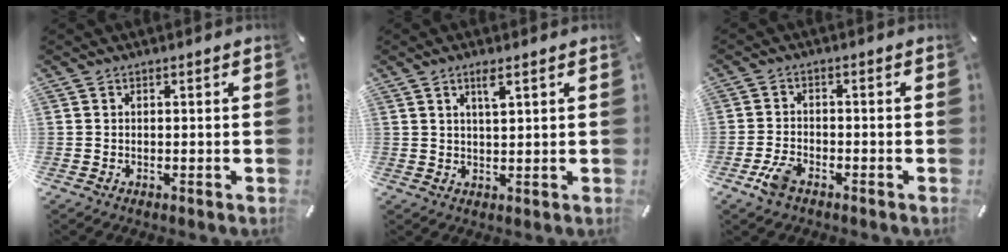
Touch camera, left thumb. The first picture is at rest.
{"total": 3.4, "force": [2.0, 0.7, 2.7], "torque": [-0.059, 0.003, 0.034]}
{"total": 4.8, "force": [-3.0, 2.6, 2.8], "torque": [-0.078, 0.005, -0.062]}